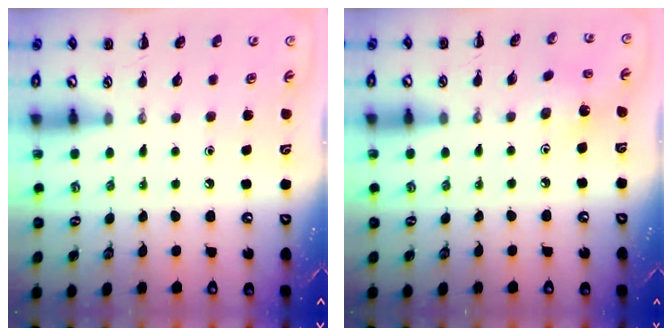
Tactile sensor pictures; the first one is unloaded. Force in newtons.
{"total": 2.1, "press": 2.0, "slide": 0.7}